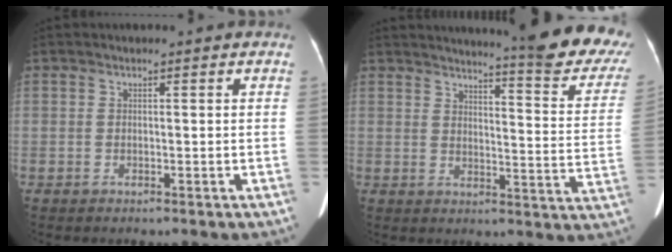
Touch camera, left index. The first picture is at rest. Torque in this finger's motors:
{"motor_torque": [0.94, -1.20, 0.15, 0.11]}